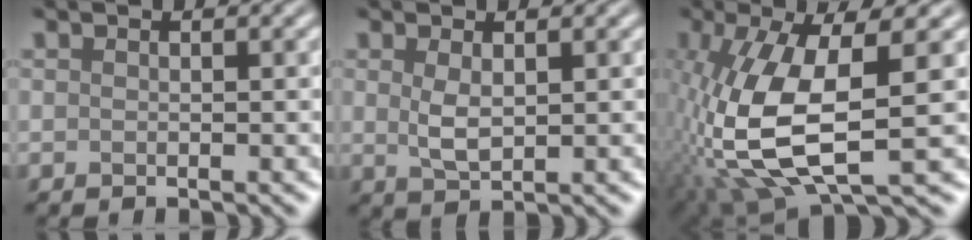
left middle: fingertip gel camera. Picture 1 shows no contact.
{"total": 2.1, "force": [0.4, 1.0, 1.8], "torque": [-0.046, -0.003, 0.013]}
{"total": 10.6, "force": [-1.5, 4.0, 9.7], "torque": [-0.224, -0.007, -0.027]}